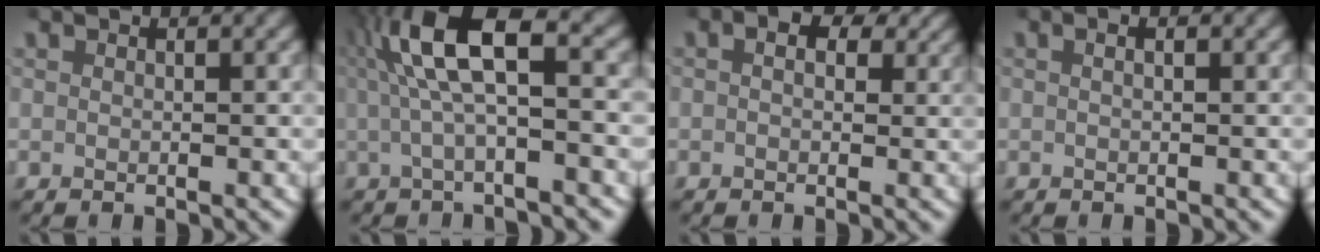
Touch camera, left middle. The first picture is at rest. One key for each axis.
{"total": 7.8, "fx": 1.1, "fy": 3.2, "fz": 7.1, "tx": -0.138, "ty": 0.017, "tz": 0.008}
{"total": 2.5, "fx": 1.3, "fy": 1.4, "fz": 1.6, "tx": -0.015, "ty": 0.002, "tz": 0.014}
{"total": 0.6, "fx": 0.0, "fy": 0.1, "fz": 0.6, "tx": -0.009, "ty": 0.004, "tz": -0.002}